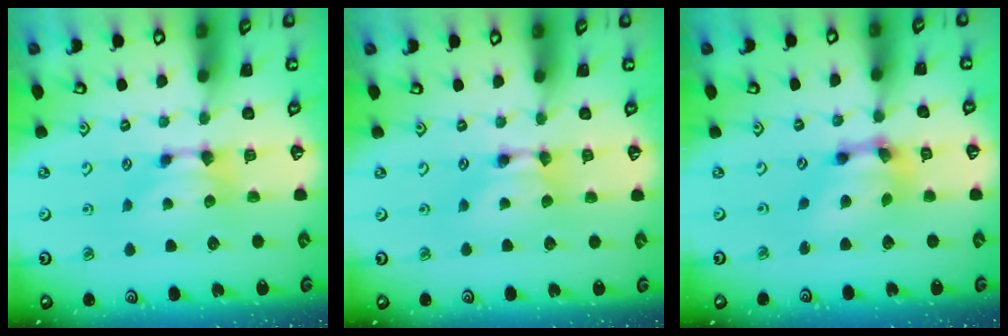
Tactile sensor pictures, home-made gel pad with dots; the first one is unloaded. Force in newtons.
{"total": 1.7, "press": 1.7, "slide": 0.1}
{"total": 6.0, "press": 5.5, "slide": 2.4}